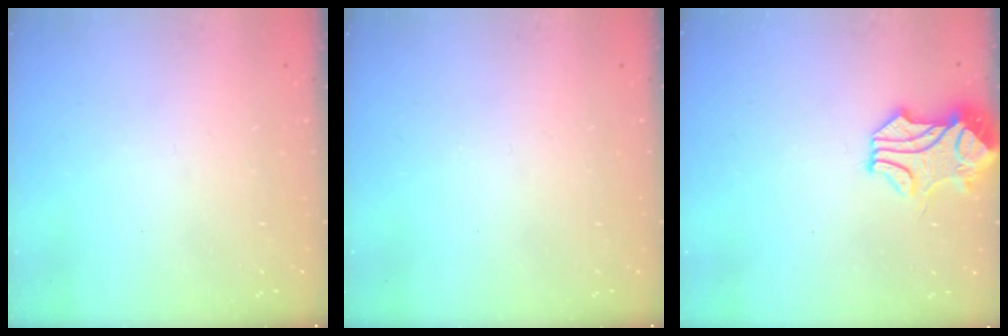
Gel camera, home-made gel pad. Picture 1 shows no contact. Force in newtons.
{"total": 0.0}
{"total": 1.5, "press": 1.5, "slide": 0.2}